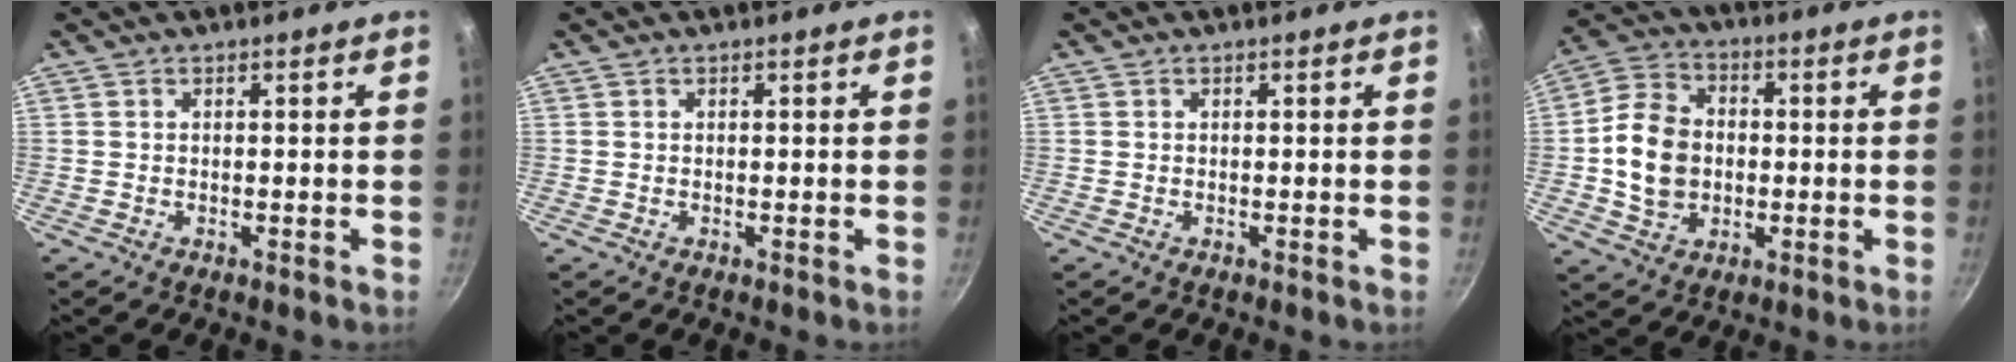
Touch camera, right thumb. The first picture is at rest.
{"total": 0.0}
{"total": 0.0}
{"total": 12.2, "force": [-0.6, 9.5, 7.6], "torque": [-0.118, 0.017, -0.018]}